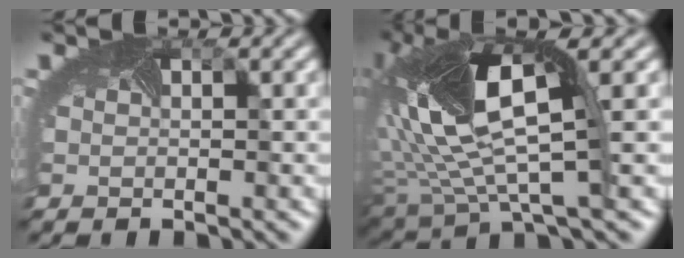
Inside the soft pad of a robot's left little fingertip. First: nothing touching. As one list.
[{"total": 12.1, "force": [2.2, 4.4, 11.0], "torque": [-0.236, -0.002, 0.034]}]